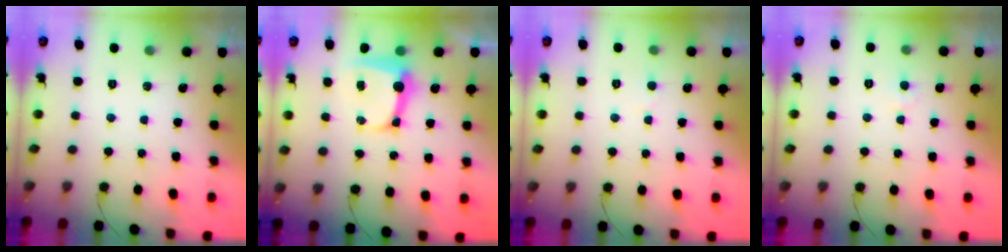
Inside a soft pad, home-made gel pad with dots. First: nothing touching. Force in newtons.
{"total": 9.6, "press": 9.5, "slide": 1.3}
{"total": 3.0, "press": 3.0, "slide": 0.4}
{"total": 2.6, "press": 2.6, "slide": 0.3}